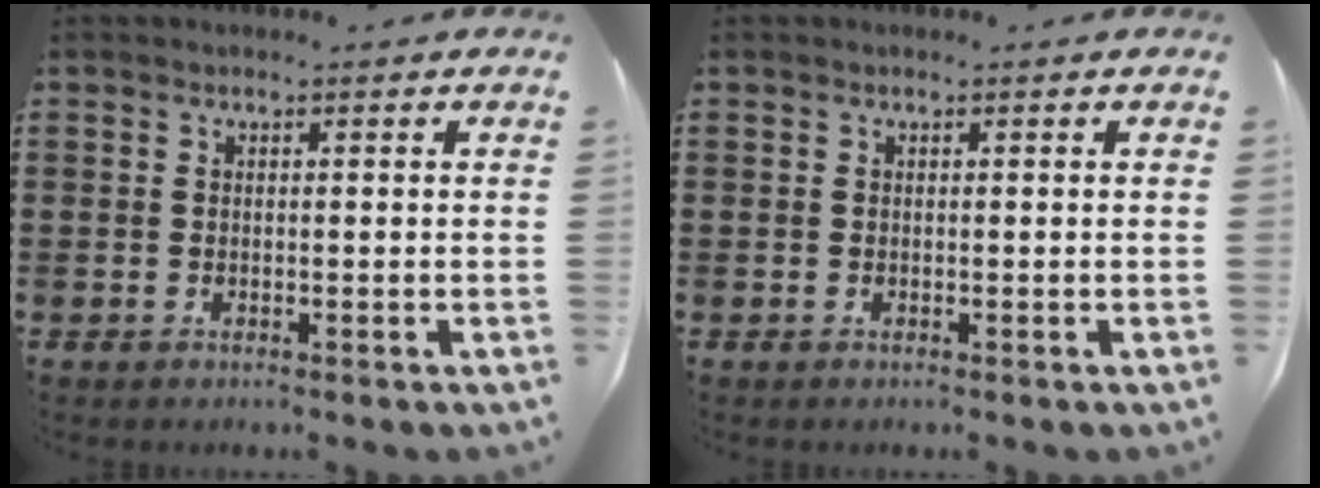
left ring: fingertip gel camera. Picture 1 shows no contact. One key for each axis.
{"total": 0.0}